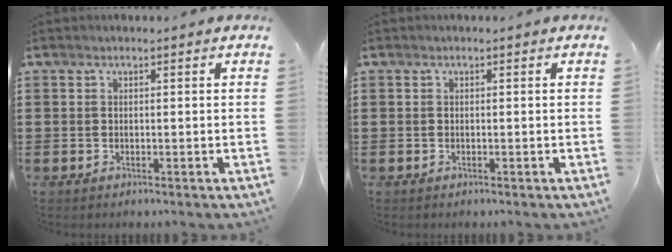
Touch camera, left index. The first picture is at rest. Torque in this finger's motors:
{"motor_torque": [0.02, 0.01, 0.00, 0.01]}